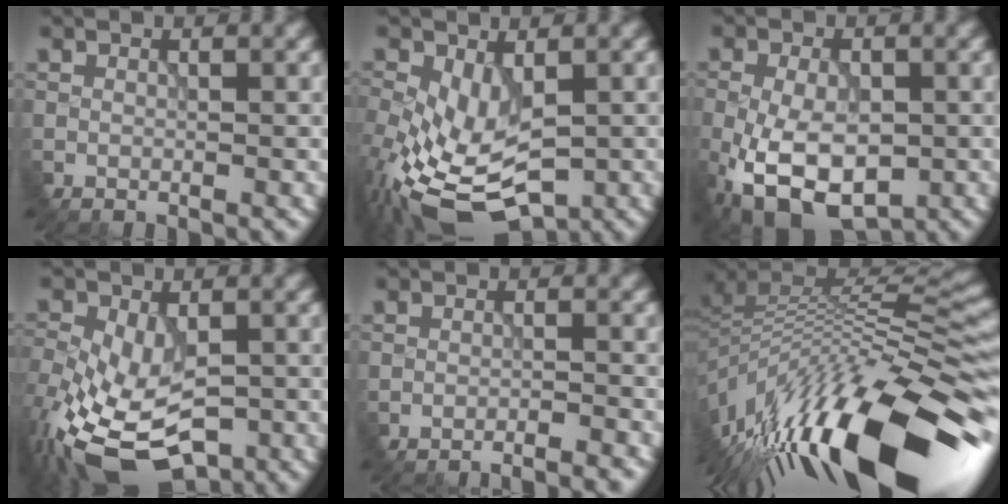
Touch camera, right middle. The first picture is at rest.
{"total": 8.5, "force": [-2.5, 4.4, 6.9], "torque": [-0.168, -0.017, -0.040]}
{"total": 8.7, "force": [-3.4, 4.8, 6.4], "torque": [-0.142, -0.018, -0.051]}
{"total": 10.8, "force": [-4.7, 5.9, 7.6], "torque": [-0.166, -0.030, -0.073]}
{"total": 4.2, "force": [-4.0, 0.4, 1.0], "torque": [-0.008, 0.013, -0.054]}
{"total": 15.6, "force": [-6.4, 5.4, 13.1], "torque": [-0.227, 0.016, -0.111]}